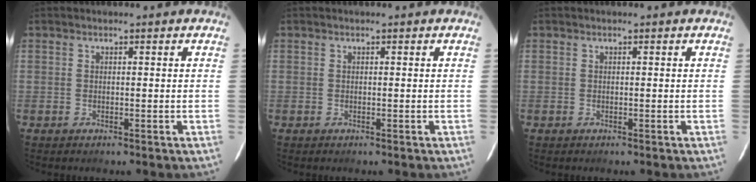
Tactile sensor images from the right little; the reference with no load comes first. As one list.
[{"total": 0.0}, {"total": 0.0}]